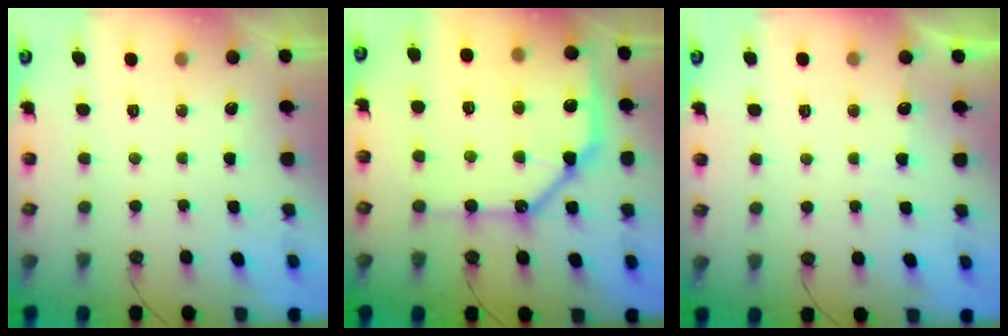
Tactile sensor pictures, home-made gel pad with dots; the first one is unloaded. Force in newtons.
{"total": 24.1, "press": 23.9, "slide": 3.0}
{"total": 4.8, "press": 4.8, "slide": 0.6}